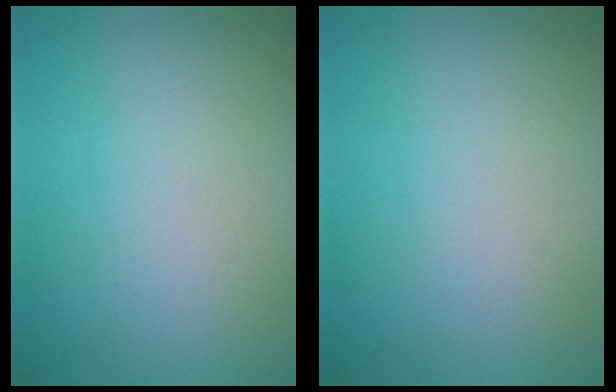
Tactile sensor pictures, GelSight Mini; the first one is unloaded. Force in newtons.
{"total": 0.0}